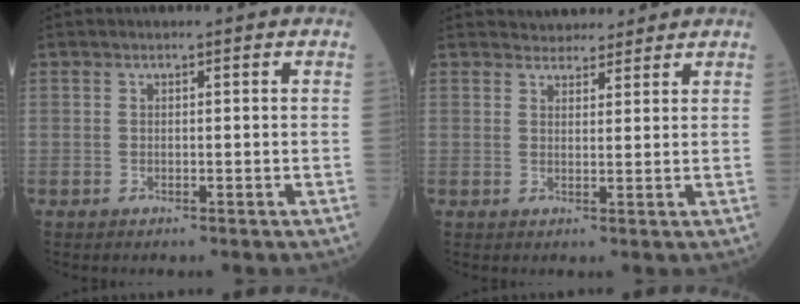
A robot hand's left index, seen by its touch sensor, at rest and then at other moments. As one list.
[{"total": 3.7, "force": [3.5, 1.2, 0.3], "torque": [-0.002, 0.015, 0.049]}]